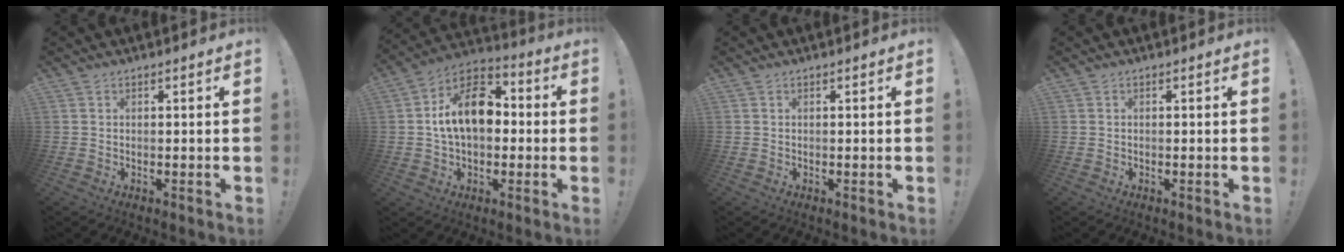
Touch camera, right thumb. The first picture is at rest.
{"total": 16.2, "force": [2.0, 10.2, 12.5], "torque": [-0.196, 0.011, 0.034]}
{"total": 0.0}
{"total": 0.0}